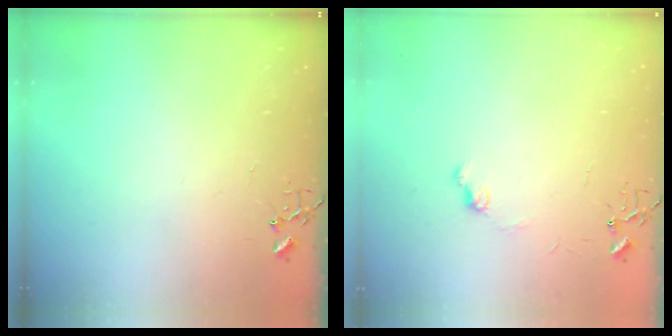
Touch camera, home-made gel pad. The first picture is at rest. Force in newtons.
{"total": 5.8, "press": 5.7, "slide": 0.6}